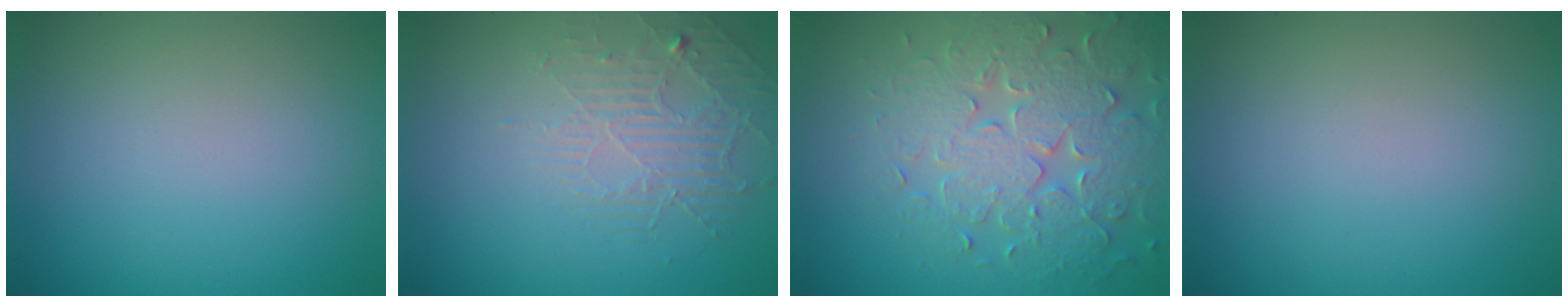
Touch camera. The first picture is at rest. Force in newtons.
{"total": 2.2, "press": 1.4, "slide": 1.7}
{"total": 6.7, "press": 5.6, "slide": 3.7}
{"total": 0.0}